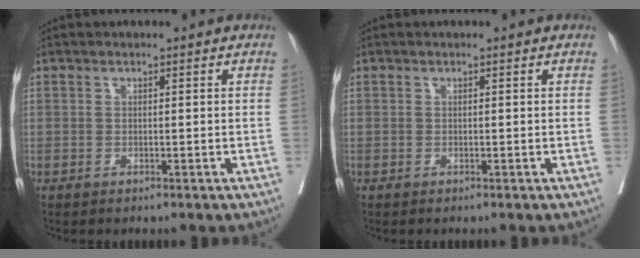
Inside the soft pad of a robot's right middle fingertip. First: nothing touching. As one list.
[{"total": 0.0}]